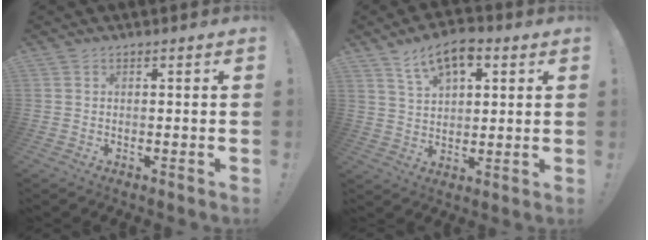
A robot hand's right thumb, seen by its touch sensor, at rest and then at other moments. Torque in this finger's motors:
{"motor_torque": [0.09, 0.12, 0.43, 0.42, 0.09]}